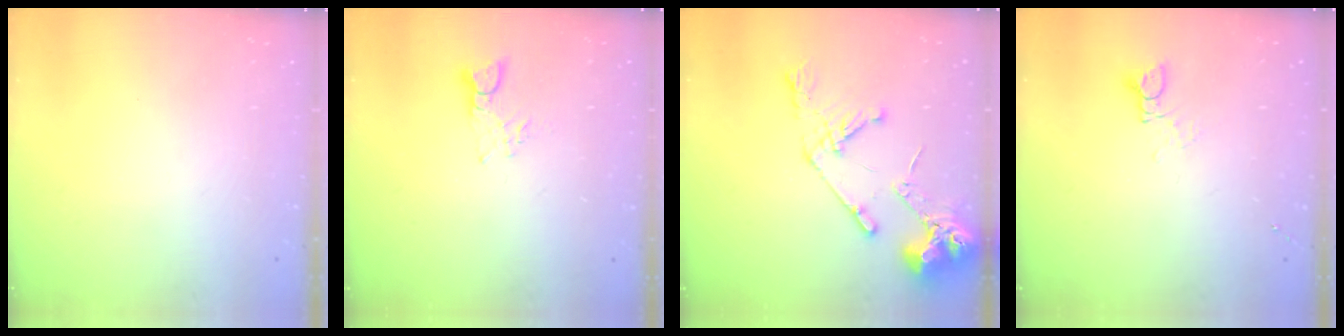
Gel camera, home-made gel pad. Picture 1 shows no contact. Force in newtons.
{"total": 4.0, "press": 4.0, "slide": 0.2}
{"total": 15.0, "press": 14.9, "slide": 1.8}
{"total": 2.8, "press": 2.8, "slide": 0.2}